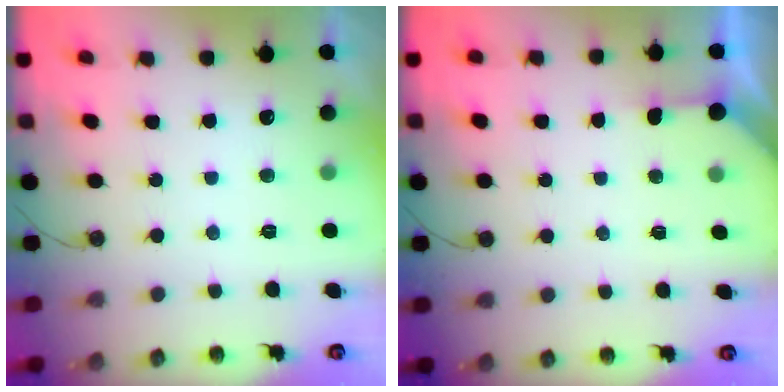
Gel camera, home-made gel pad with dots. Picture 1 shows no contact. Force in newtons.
{"total": 2.7, "press": 2.7, "slide": 0.4}